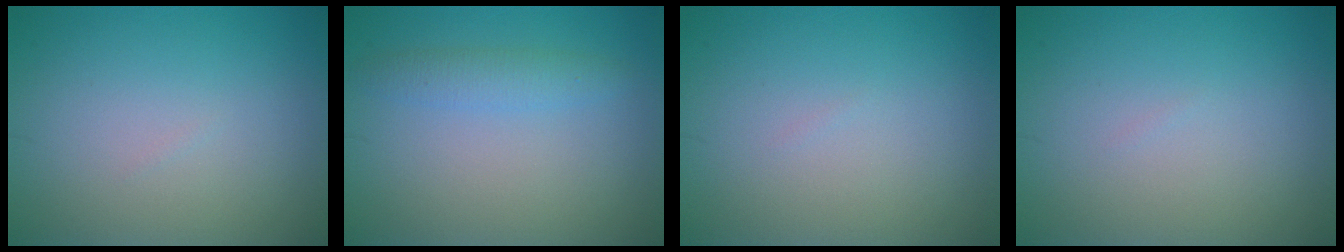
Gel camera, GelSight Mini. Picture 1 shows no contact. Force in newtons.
{"total": 2.0, "press": 2.0, "slide": 0.1}
{"total": 0.0}
{"total": 0.0}